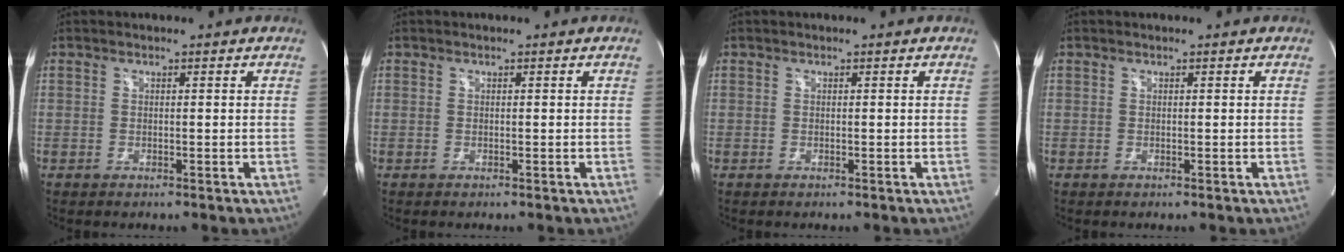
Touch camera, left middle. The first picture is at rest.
{"total": 0.0}
{"total": 0.0}
{"total": 0.0}